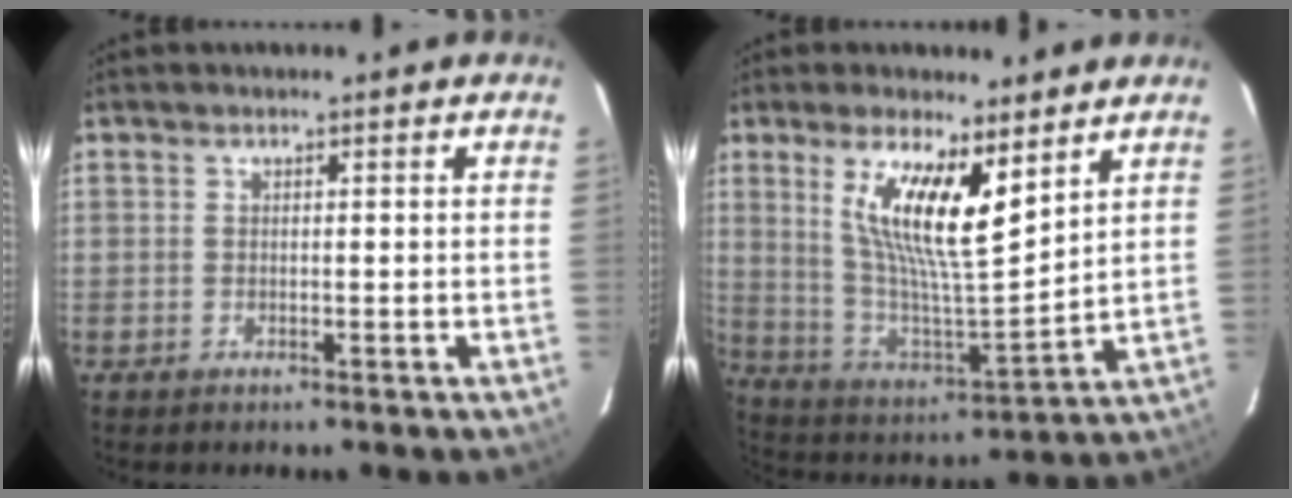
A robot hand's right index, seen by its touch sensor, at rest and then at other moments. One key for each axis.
{"total": 14.7, "fx": 7.0, "fy": 4.3, "fz": 12.1, "tx": -0.211, "ty": 0.002, "tz": 0.133}